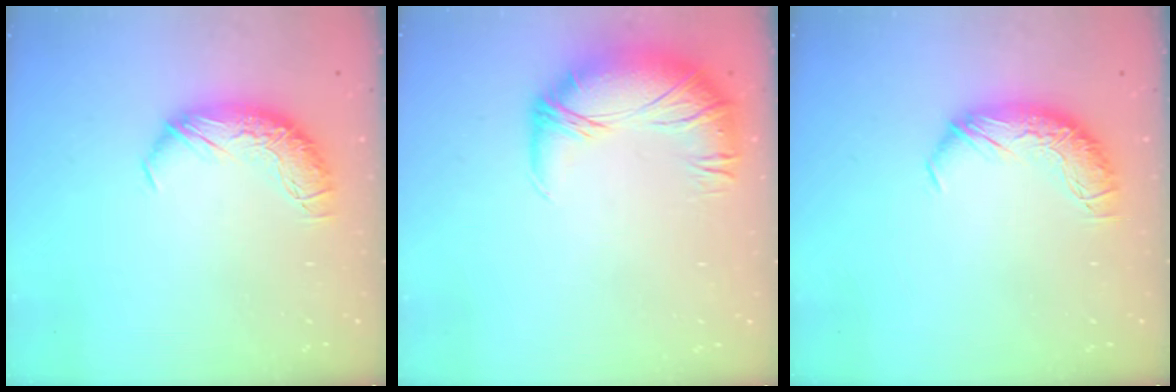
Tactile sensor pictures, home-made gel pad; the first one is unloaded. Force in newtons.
{"total": 2.8, "press": 1.4, "slide": 2.5}
{"total": 0.0}